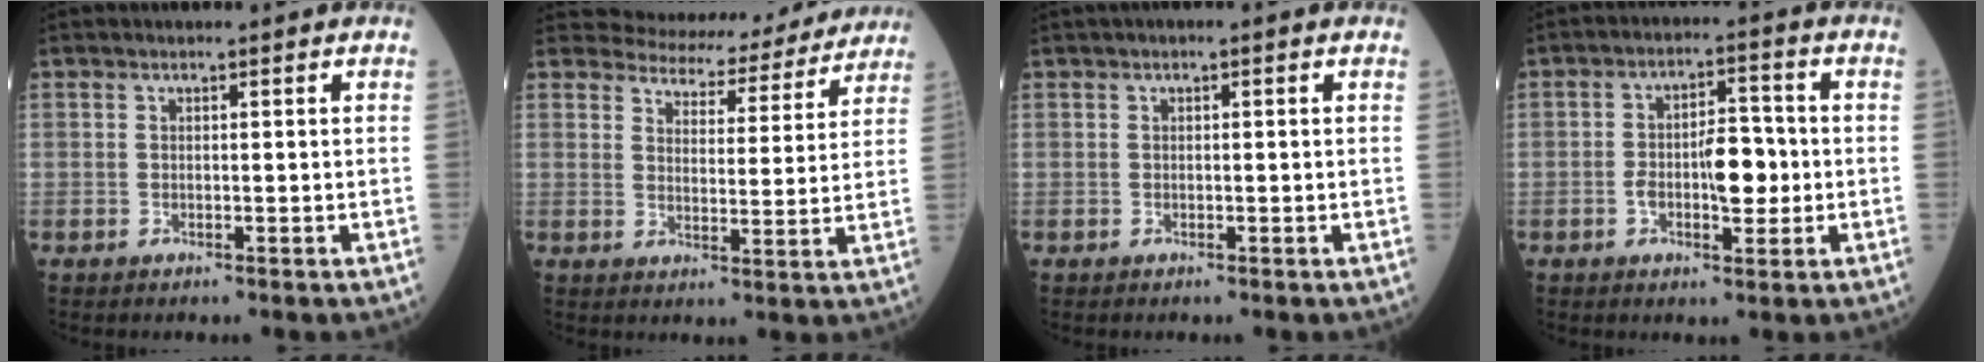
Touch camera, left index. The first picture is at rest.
{"total": 14.7, "force": [13.9, 4.3, 2.3], "torque": [-0.009, -0.006, 0.155]}
{"total": 0.9, "force": [0.4, 0.1, 0.9], "torque": [-0.015, 0.010, 0.004]}
{"total": 6.7, "force": [-1.2, 2.6, 6.0], "torque": [-0.104, 0.007, -0.020]}